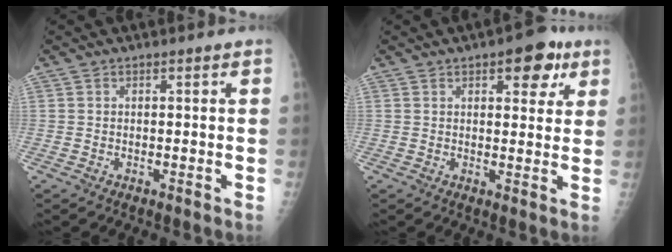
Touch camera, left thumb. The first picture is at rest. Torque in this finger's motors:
{"motor_torque": [0.76, 0.54, 0.57, -0.10, 0.01]}